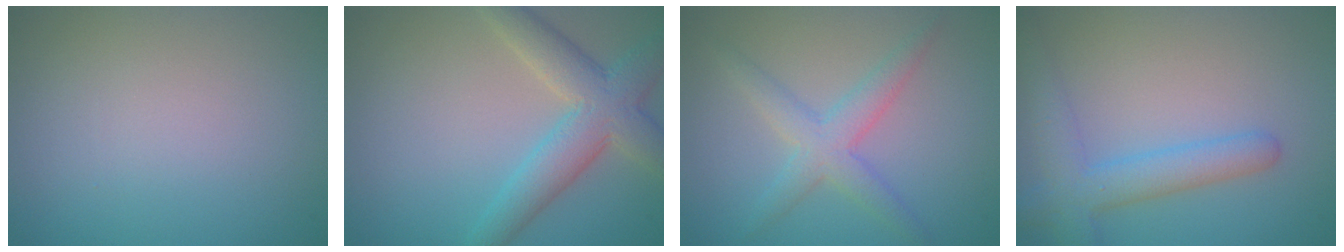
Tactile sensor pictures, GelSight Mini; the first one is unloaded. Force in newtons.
{"total": 5.5, "press": 5.4, "slide": 0.3}
{"total": 2.3, "press": 2.3, "slide": 0.1}
{"total": 4.2, "press": 4.2, "slide": 0.2}